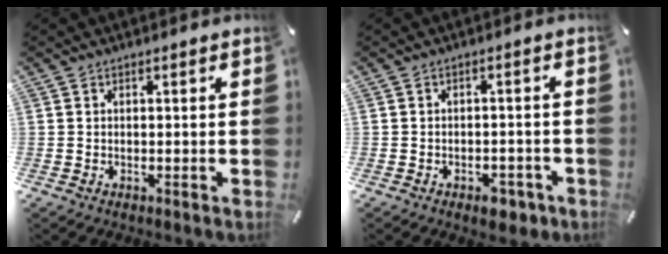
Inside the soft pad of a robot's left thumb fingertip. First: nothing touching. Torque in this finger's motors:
{"motor_torque": [-0.22, 0.34, 0.01, 0.01, 0.00]}